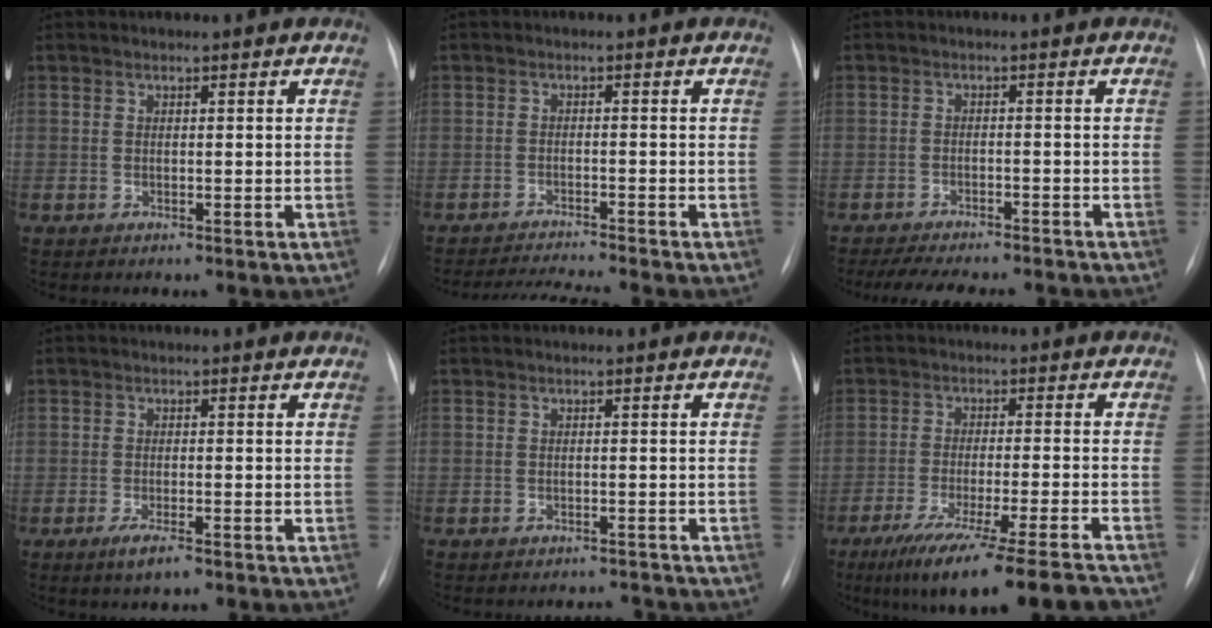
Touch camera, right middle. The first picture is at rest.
{"total": 5.4, "force": [-5.0, -1.5, 1.3], "torque": [-0.024, -0.013, -0.086]}
{"total": 11.1, "force": [-9.9, 2.1, 4.7], "torque": [-0.067, -0.006, -0.135]}
{"total": 2.9, "force": [-1.8, 0.3, 2.2], "torque": [-0.047, -0.006, -0.034]}
{"total": 3.1, "force": [-3.1, 0.6, -0.2], "torque": [0.009, -0.002, -0.042]}
{"total": 16.4, "force": [-13.2, -1.3, 9.7], "torque": [-0.127, -0.040, -0.209]}